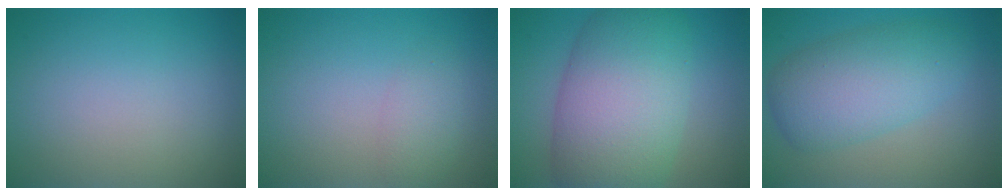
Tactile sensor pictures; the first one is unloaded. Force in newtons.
{"total": 1.8, "press": 1.8, "slide": 0.1}
{"total": 11.3, "press": 11.3, "slide": 0.3}
{"total": 6.5, "press": 6.5, "slide": 0.1}